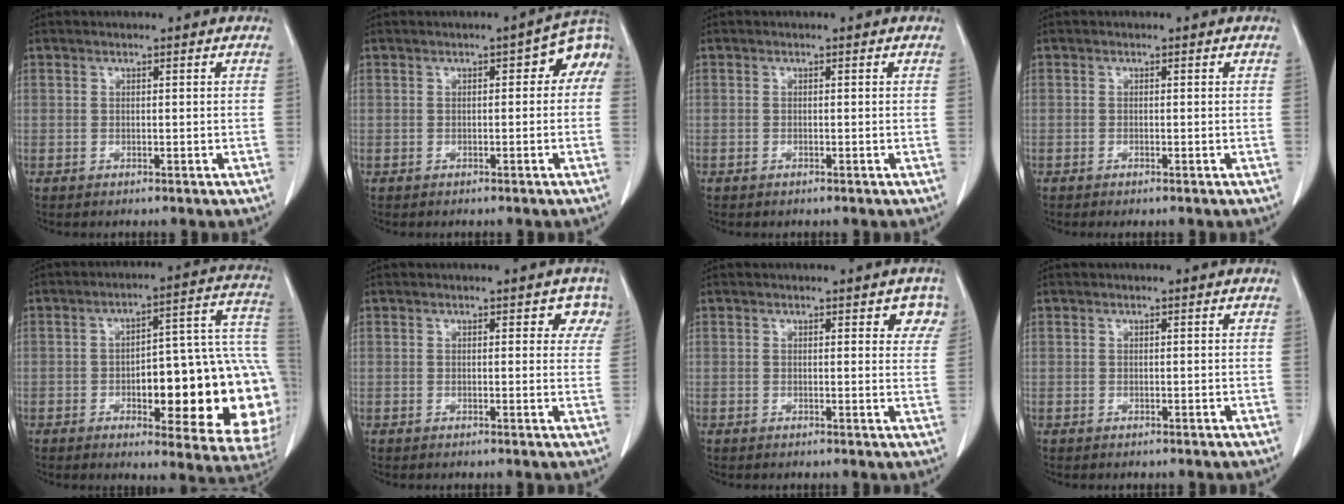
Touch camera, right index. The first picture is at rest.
{"total": 5.2, "force": [0.4, 2.2, 4.7], "torque": [-0.054, 0.024, 0.000]}
{"total": 0.0}
{"total": 0.6, "force": [-0.5, 0.0, 0.4], "torque": [-0.010, -0.001, -0.008]}
{"total": 24.3, "force": [-4.7, 6.5, 22.9], "torque": [-0.200, 0.039, -0.040]}
{"total": 2.9, "force": [1.8, 1.8, 1.5], "torque": [0.007, 0.001, 0.005]}
{"total": 3.9, "force": [2.2, 1.6, 2.8], "torque": [-0.016, -0.002, 0.013]}
{"total": 0.0}